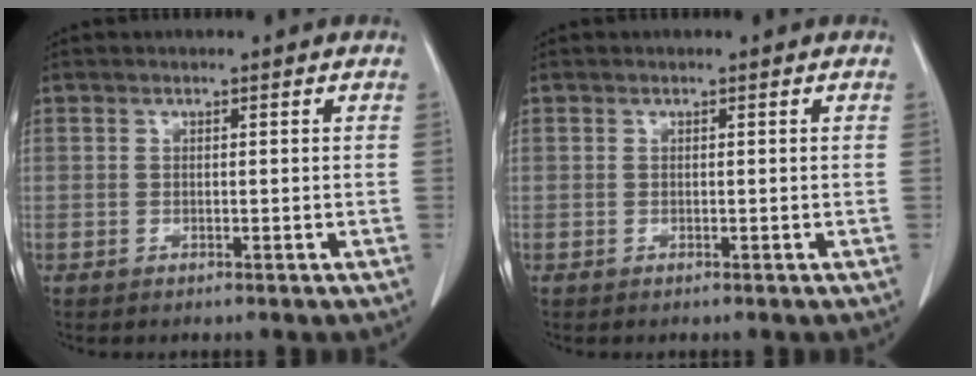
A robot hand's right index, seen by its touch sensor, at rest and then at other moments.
{"total": 0.0}